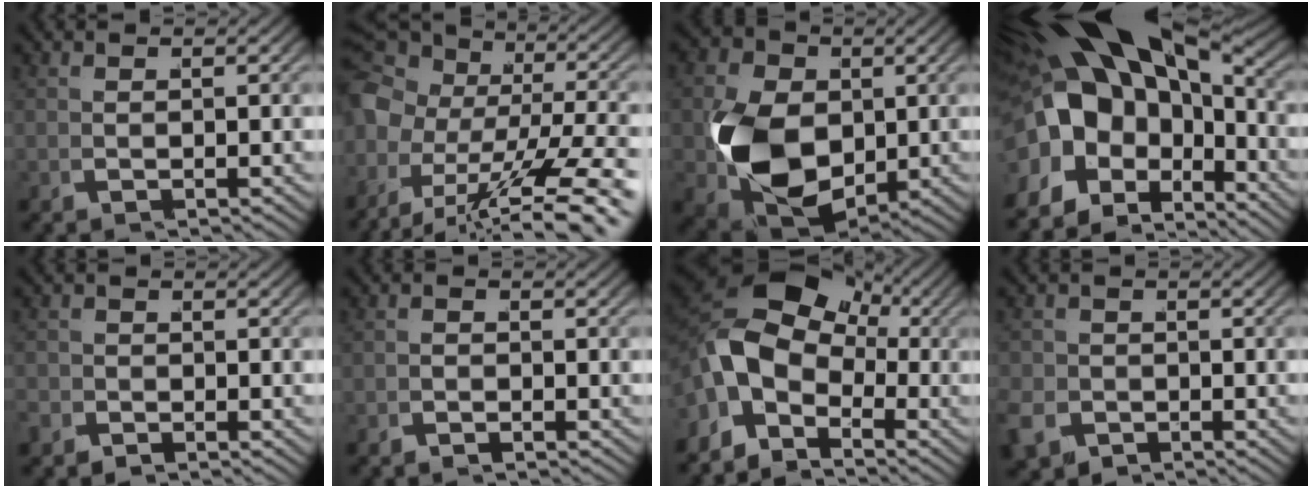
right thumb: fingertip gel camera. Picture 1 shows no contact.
{"total": 10.5, "force": [-1.6, 6.9, 7.7], "torque": [-0.139, -0.029, -0.013]}
{"total": 14.5, "force": [-1.8, 10.6, 9.8], "torque": [-0.239, -0.074, 0.001]}
{"total": 15.1, "force": [-0.2, 9.8, 11.6], "torque": [-0.242, -0.027, 0.004]}
{"total": 1.4, "force": [-1.2, 0.6, -0.3], "torque": [0.007, -0.004, -0.030]}
{"total": 1.3, "force": [-1.2, -0.1, -0.1], "torque": [0.004, 0.001, -0.031]}
{"total": 11.6, "force": [0.6, 8.1, 8.2], "torque": [-0.158, -0.009, 0.004]}
{"total": 4.1, "force": [-2.4, 3.2, 1.0], "torque": [-0.030, -0.022, -0.037]}